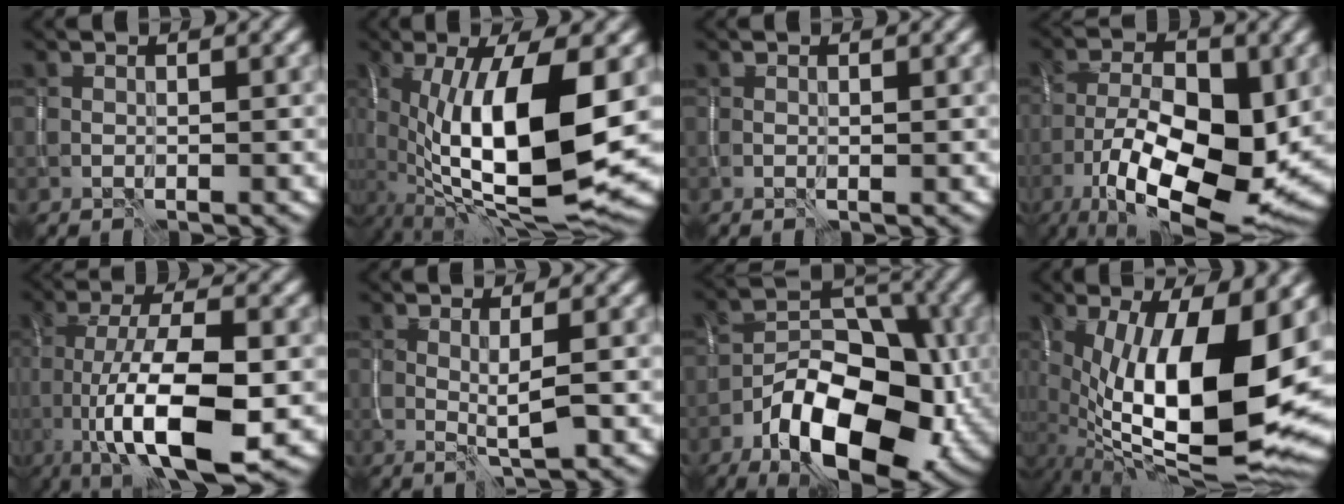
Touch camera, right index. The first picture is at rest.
{"total": 14.1, "force": [-0.6, 4.6, 13.3], "torque": [-0.227, -0.011, -0.009]}
{"total": 0.0}
{"total": 13.8, "force": [-4.6, 5.9, 11.6], "torque": [-0.195, -0.010, -0.079]}
{"total": 11.1, "force": [-2.7, 3.6, 10.2], "torque": [-0.173, -0.006, -0.046]}
{"total": 2.1, "force": [0.1, 0.3, 2.1], "torque": [-0.037, -0.010, 0.006]}
{"total": 11.9, "force": [-5.5, 6.1, 8.6], "torque": [-0.141, -0.008, -0.093]}
{"total": 16.4, "force": [-0.5, 6.3, 15.1], "torque": [-0.245, -0.010, 0.001]}